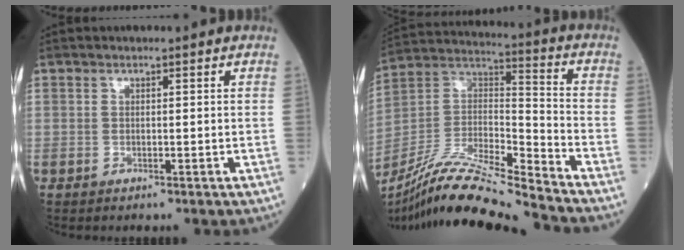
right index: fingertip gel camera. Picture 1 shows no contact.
{"total": 18.3, "force": [-16.6, -0.7, 7.8], "torque": [-0.160, 0.011, -0.303]}